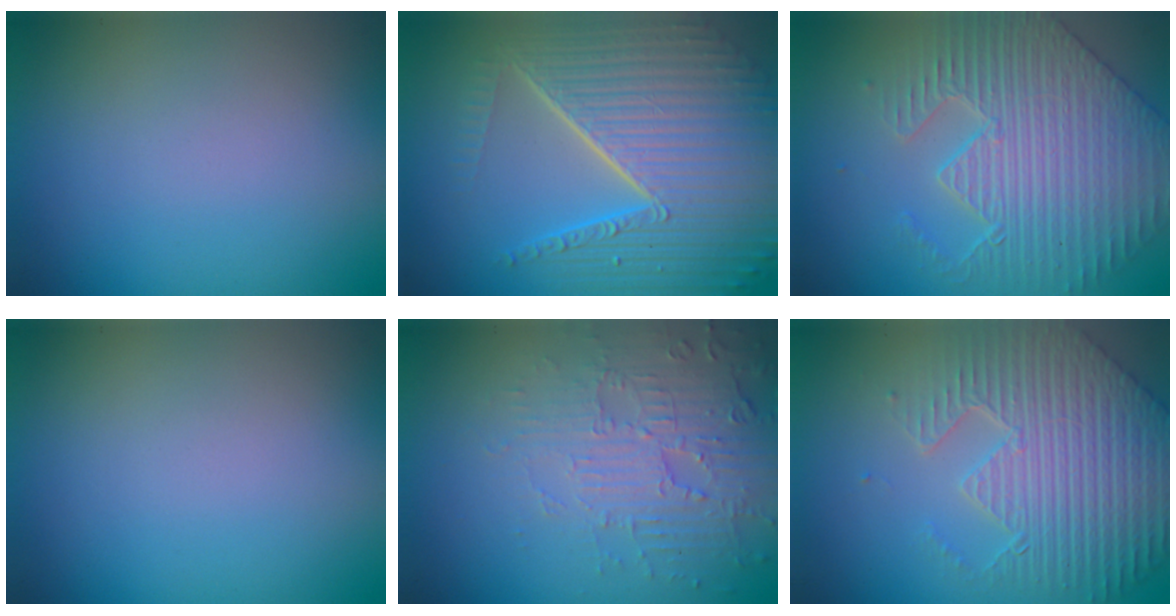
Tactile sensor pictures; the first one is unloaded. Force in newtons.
{"total": 10.2, "press": 6.5, "slide": 7.9}
{"total": 5.0, "press": 4.9, "slide": 1.3}
{"total": 0.0}
{"total": 4.3, "press": 3.8, "slide": 2.0}
{"total": 7.9, "press": 5.9, "slide": 5.3}